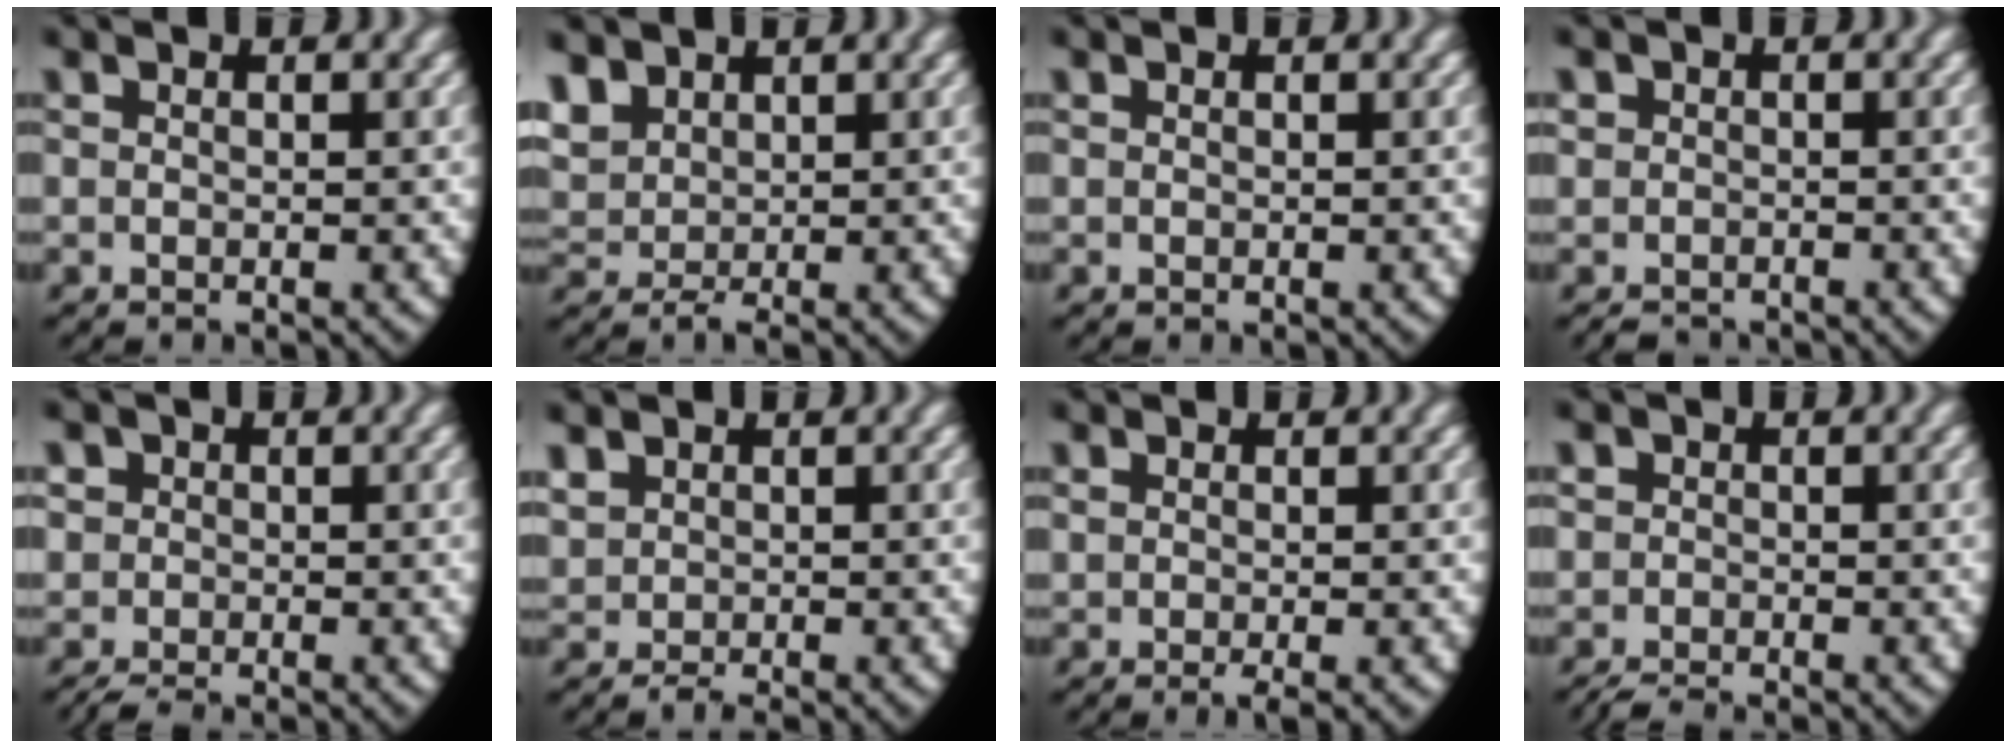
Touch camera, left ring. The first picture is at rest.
{"total": 3.8, "force": [1.3, 3.1, 1.9], "torque": [-0.056, -0.013, 0.035]}
{"total": 0.0}
{"total": 2.3, "force": [-1.3, 1.9, 0.2], "torque": [-0.010, -0.013, -0.020]}
{"total": 3.4, "force": [-0.7, 3.1, 0.9], "torque": [-0.029, -0.006, -0.017]}
{"total": 2.1, "force": [0.2, 1.9, 1.0], "torque": [-0.037, -0.014, 0.013]}
{"total": 1.9, "force": [-1.0, 0.8, 1.4], "torque": [-0.028, -0.010, -0.007]}
{"total": 1.9, "force": [-1.4, 1.3, 0.1], "torque": [-0.005, -0.007, -0.026]}